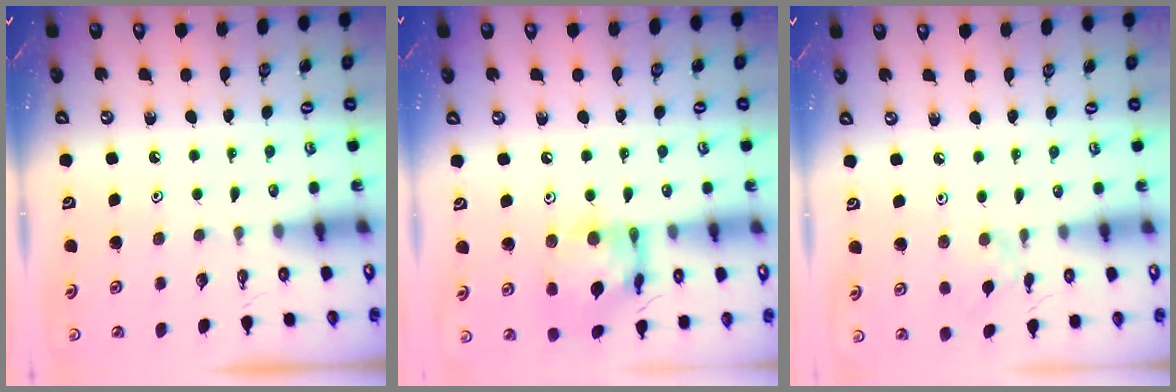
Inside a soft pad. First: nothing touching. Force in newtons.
{"total": 14.1, "press": 14.0, "slide": 1.2}
{"total": 2.1, "press": 2.1, "slide": 0.4}